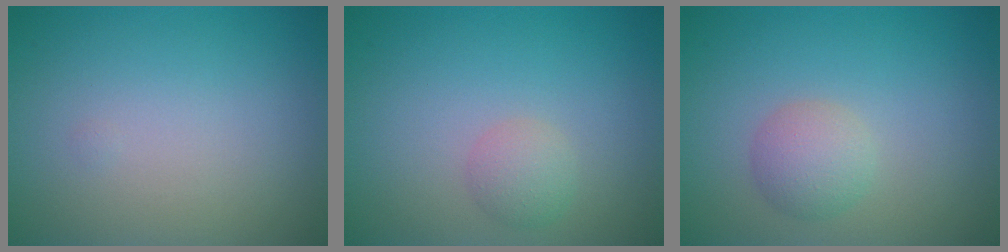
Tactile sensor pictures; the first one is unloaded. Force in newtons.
{"total": 1.7, "press": 1.7, "slide": 0.1}
{"total": 2.3, "press": 2.3, "slide": 0.0}